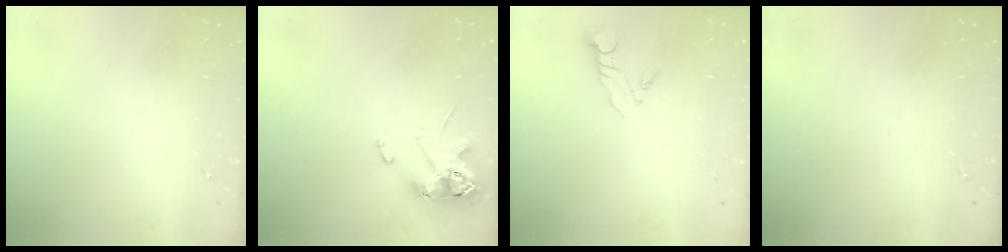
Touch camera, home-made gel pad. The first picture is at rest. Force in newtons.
{"total": 11.7, "press": 11.5, "slide": 1.7}
{"total": 4.2, "press": 4.2, "slide": 0.1}
{"total": 0.0}